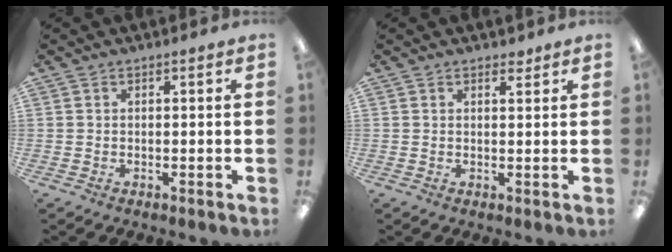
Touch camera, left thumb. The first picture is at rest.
{"total": 1.8, "force": [1.4, 0.9, 0.5], "torque": [0.005, -0.006, 0.023]}